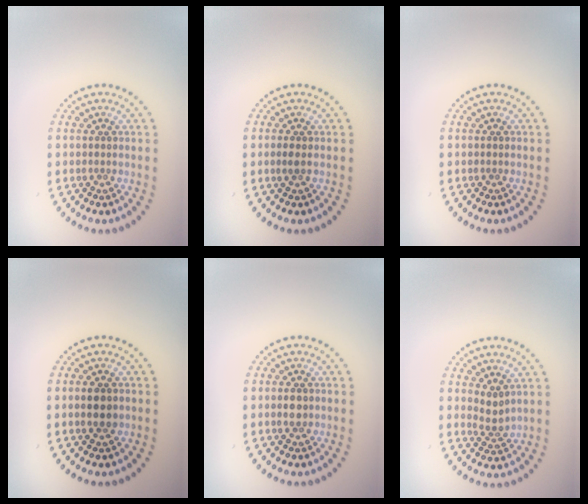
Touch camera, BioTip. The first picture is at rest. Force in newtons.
{"total": 0.8, "press": 0.7, "slide": 0.3}
{"total": 0.0}
{"total": 2.3, "press": 2.3, "slide": 0.0}
{"total": 1.1, "press": 1.1, "slide": 0.2}
{"total": 1.8, "press": 1.3, "slide": 1.2}